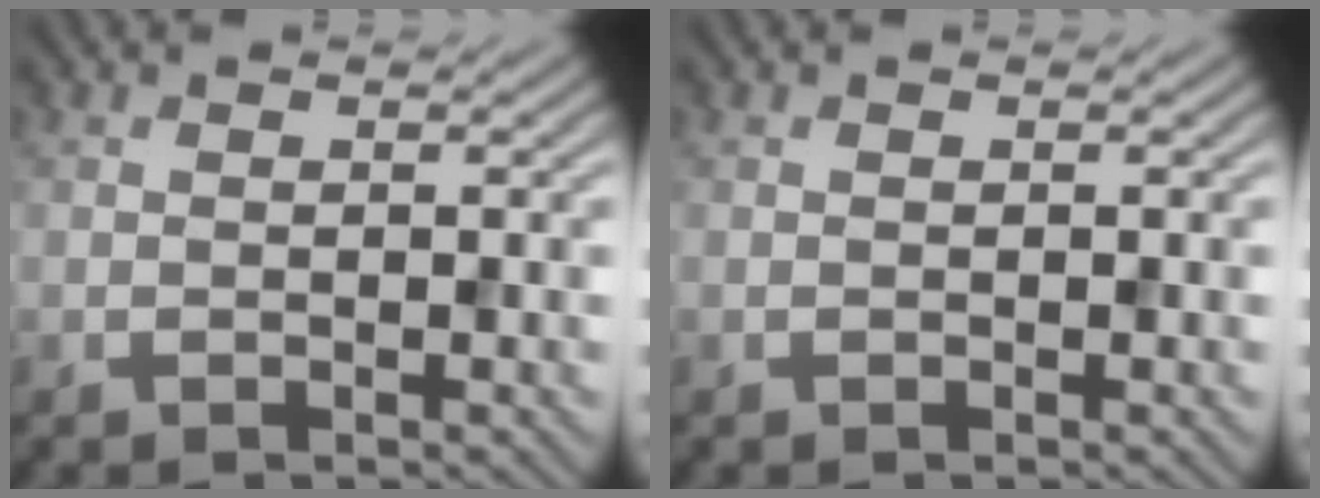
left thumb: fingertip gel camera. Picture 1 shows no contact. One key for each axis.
{"total": 0.0}